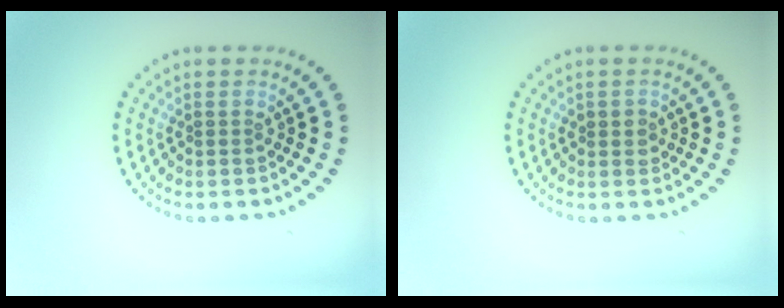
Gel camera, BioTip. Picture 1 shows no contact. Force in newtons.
{"total": 1.0, "press": 1.0, "slide": 0.2}